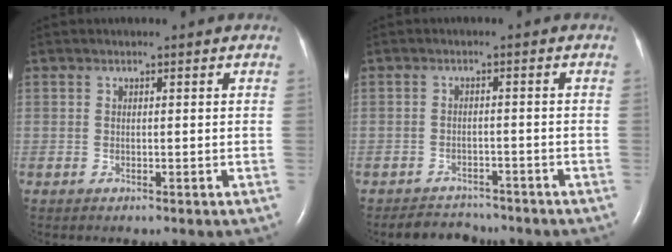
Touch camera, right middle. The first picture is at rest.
{"total": 4.1, "force": [-3.9, 1.3, -0.2], "torque": [-0.004, -0.003, -0.060]}